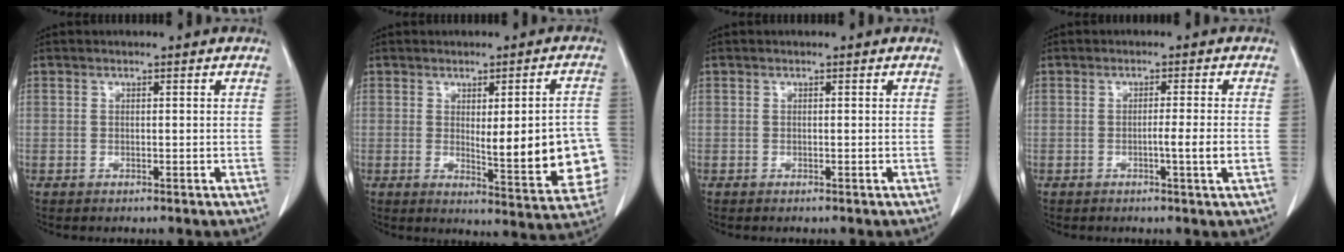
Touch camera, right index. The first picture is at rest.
{"total": 13.9, "force": [-1.3, 3.1, 13.5], "torque": [-0.132, -0.001, -0.007]}
{"total": 0.0}
{"total": 3.3, "force": [-0.9, -0.8, 3.1], "torque": [-0.048, -0.004, -0.014]}